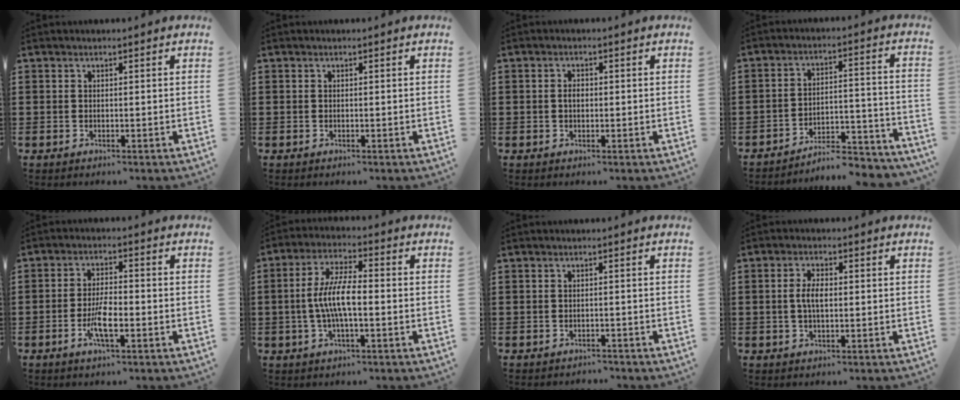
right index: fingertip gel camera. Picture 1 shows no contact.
{"total": 0.0}
{"total": 1.6, "force": [-0.1, 0.9, 1.3], "torque": [-0.026, 0.005, -0.003]}
{"total": 6.1, "force": [-5.8, 0.7, 1.6], "torque": [-0.022, 0.006, -0.115]}
{"total": 5.5, "force": [-2.0, 1.3, 4.9], "torque": [-0.109, -0.010, -0.041]}
{"total": 7.4, "force": [-1.1, 2.1, 7.0], "torque": [-0.148, -0.005, -0.026]}
{"total": 1.0, "force": [-1.0, 0.1, 0.0], "torque": [-0.004, -0.001, -0.022]}
{"total": 3.5, "force": [0.0, 1.4, 3.2], "torque": [-0.070, 0.001, -0.004]}